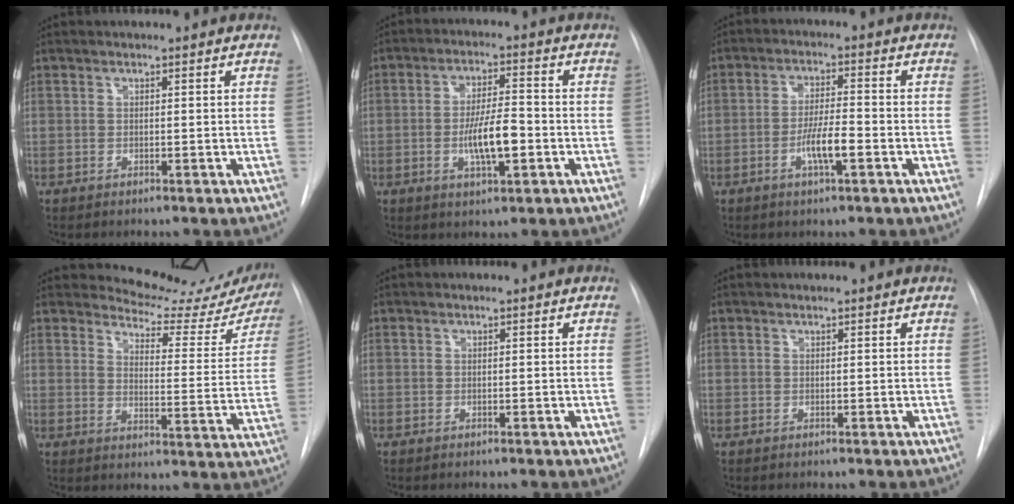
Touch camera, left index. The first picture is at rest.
{"total": 7.3, "force": [-1.8, 1.8, 6.9], "torque": [-0.129, 0.002, -0.030]}
{"total": 5.3, "force": [-2.0, 0.7, 4.8], "torque": [-0.094, -0.001, -0.037]}
{"total": 17.9, "force": [17.2, 3.6, 3.1], "torque": [-0.022, -0.086, 0.184]}
{"total": 0.0}
{"total": 0.8, "force": [0.8, 0.0, 0.1], "torque": [-0.005, 0.010, 0.012]}